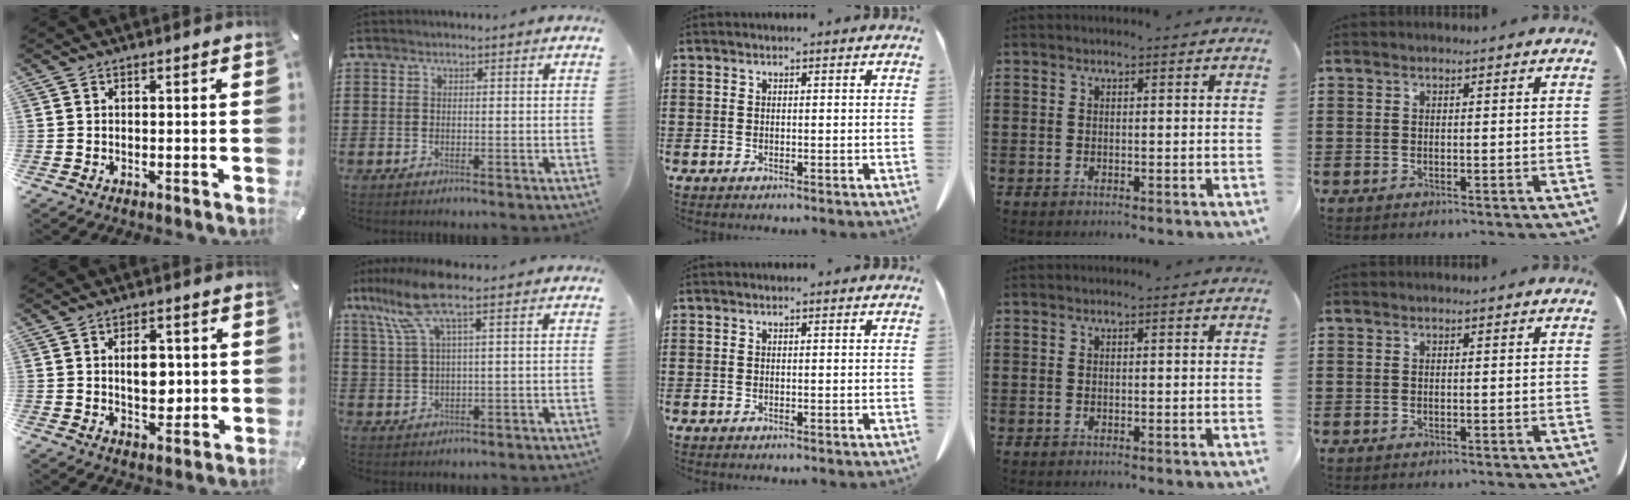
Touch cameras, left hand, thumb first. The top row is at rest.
{"thumb": {"total": 6.9, "force": [0.7, 4.6, 5.2], "torque": [-0.065, -0.006, 0.006]}, "index": {"total": 8.6, "force": [4.6, 1.0, 7.1], "torque": [-0.171, -0.004, 0.077]}}